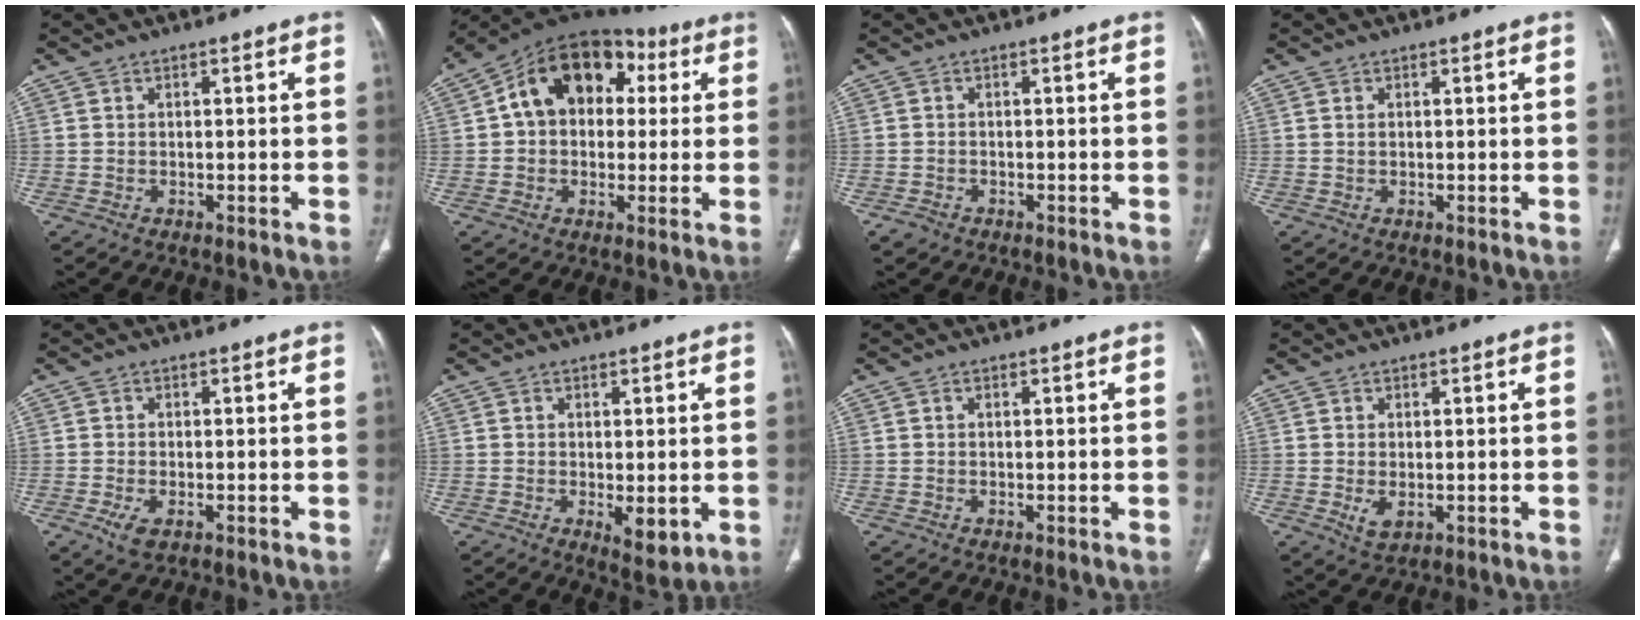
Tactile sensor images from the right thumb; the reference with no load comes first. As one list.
[{"total": 17.2, "force": [4.0, 12.1, 11.5], "torque": [-0.149, 0.036, 0.056]}, {"total": 1.8, "force": [-1.2, 1.2, 0.5], "torque": [-0.012, 0.001, -0.018]}, {"total": 0.7, "force": [0.1, 0.5, 0.5], "torque": [-0.016, 0.003, 0.006]}, {"total": 3.2, "force": [-1.3, 1.6, 2.5], "torque": [-0.055, -0.005, -0.020]}, {"total": 4.6, "force": [-0.9, 2.0, 4.1], "torque": [-0.056, -0.015, -0.004]}, {"total": 0.0}, {"total": 2.8, "force": [-0.5, 1.6, 2.3], "torque": [-0.042, -0.008, 0.001]}]